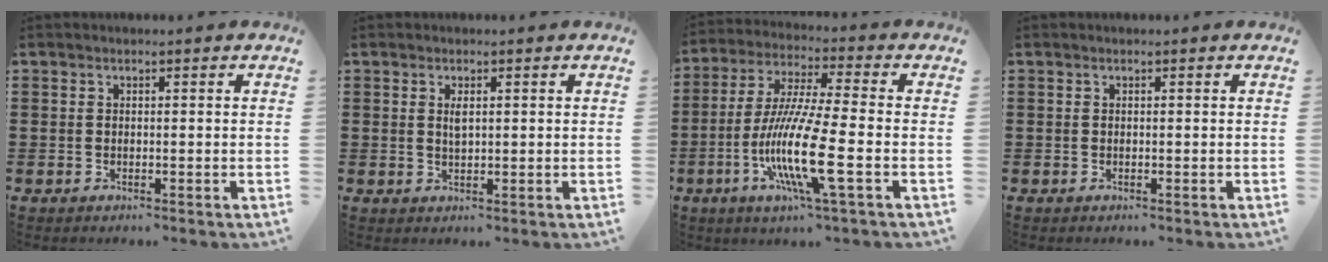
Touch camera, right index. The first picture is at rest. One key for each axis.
{"total": 1.7, "fx": 0.5, "fy": 0.6, "fz": 1.6, "tx": -0.033, "ty": 0.003, "tz": 0.007}
{"total": 13.4, "fx": -4.6, "fy": 1.3, "fz": 12.6, "tx": -0.279, "ty": -0.022, "tz": -0.099}
{"total": 0.0}